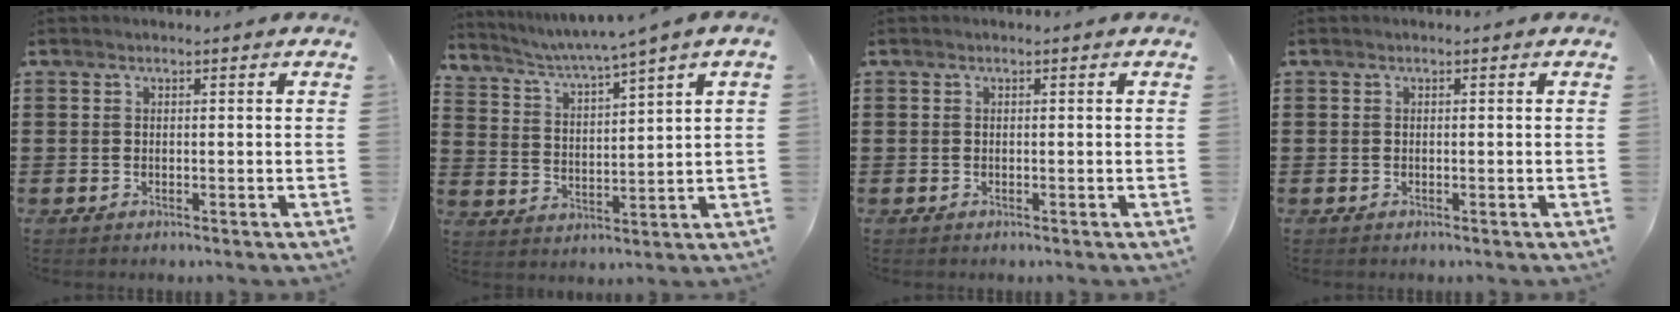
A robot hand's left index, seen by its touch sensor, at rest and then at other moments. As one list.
[{"total": 3.2, "force": [2.8, -0.9, 1.3], "torque": [-0.042, -0.029, 0.040]}, {"total": 0.0}, {"total": 0.0}]